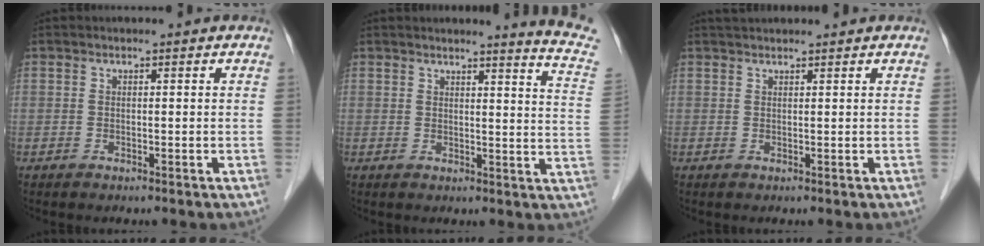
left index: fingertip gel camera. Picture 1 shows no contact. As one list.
[{"total": 8.6, "force": [8.1, -1.0, 2.8], "torque": [-0.032, -0.066, 0.067]}, {"total": 2.7, "force": [2.6, 0.0, 0.8], "torque": [-0.008, 0.031, 0.047]}]